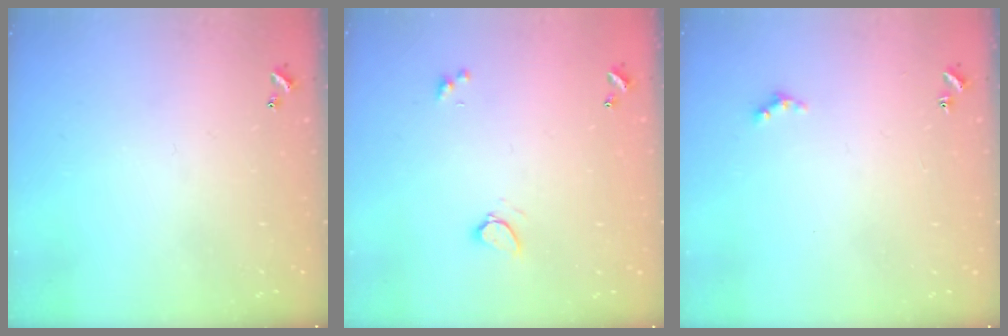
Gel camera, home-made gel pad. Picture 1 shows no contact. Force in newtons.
{"total": 1.3, "press": 1.3, "slide": 0.2}
{"total": 1.5, "press": 1.4, "slide": 0.3}